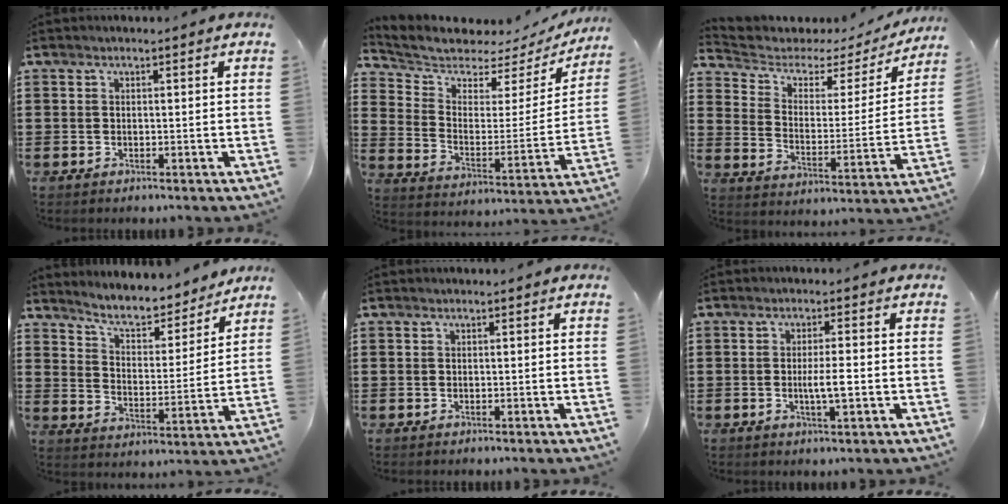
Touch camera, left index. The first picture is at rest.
{"total": 5.7, "force": [5.4, 1.7, 0.7], "torque": [-0.052, -0.047, 0.089]}
{"total": 3.6, "force": [2.5, 2.1, 1.6], "torque": [-0.054, -0.016, 0.032]}
{"total": 6.4, "force": [5.9, 0.9, 2.3], "torque": [-0.061, -0.041, 0.097]}
{"total": 0.0}
{"total": 3.6, "force": [-0.4, 0.5, 3.6], "torque": [-0.070, -0.004, -0.010]}